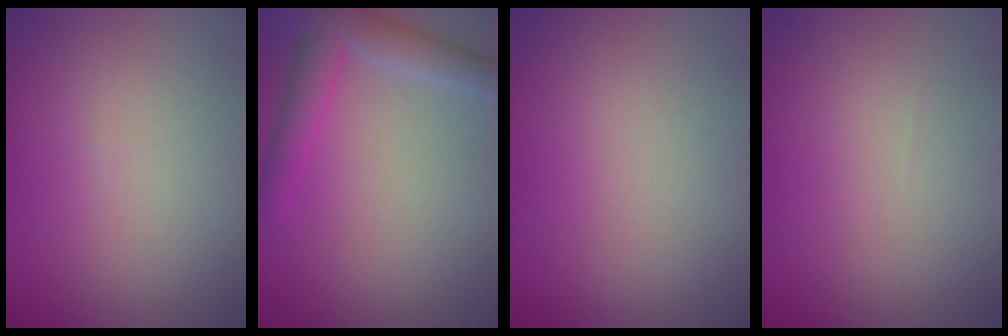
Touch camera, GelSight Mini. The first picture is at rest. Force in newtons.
{"total": 4.0, "press": 4.0, "slide": 0.3}
{"total": 0.0}
{"total": 0.0}